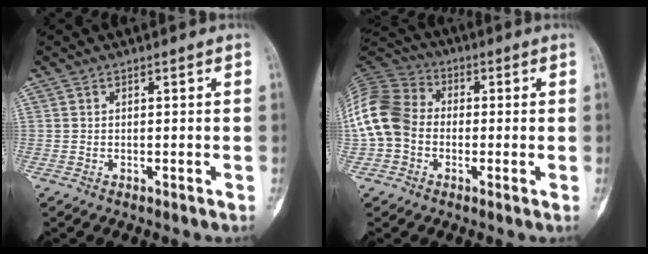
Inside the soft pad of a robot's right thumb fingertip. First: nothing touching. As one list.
[{"total": 13.8, "force": [-1.3, 11.2, 8.0], "torque": [-0.164, 0.035, -0.036]}]